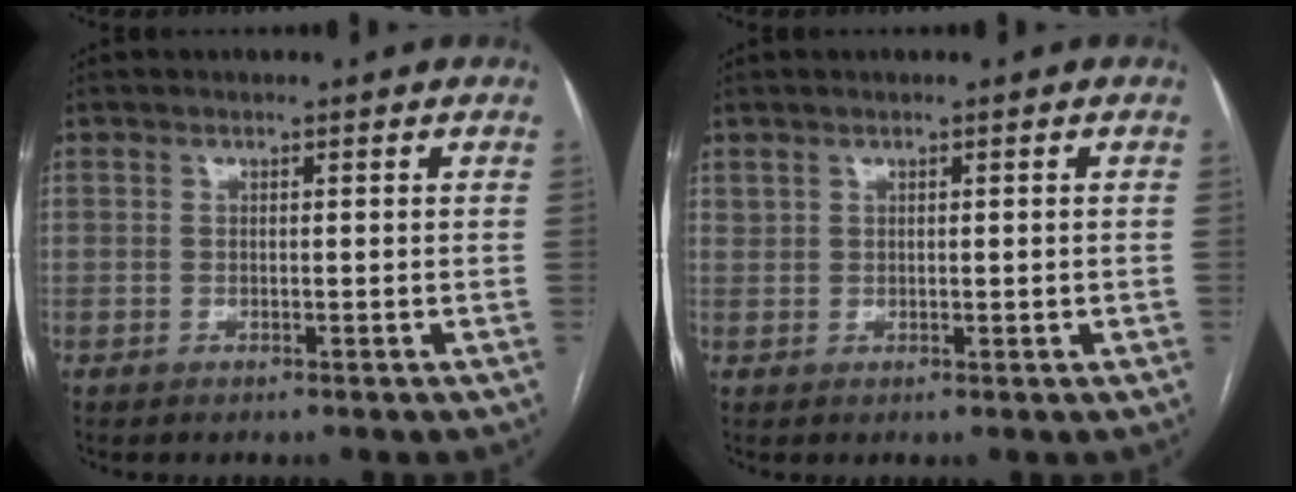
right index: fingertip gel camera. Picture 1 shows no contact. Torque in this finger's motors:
{"motor_torque": [-0.09, 0.41, 0.04, 0.04]}